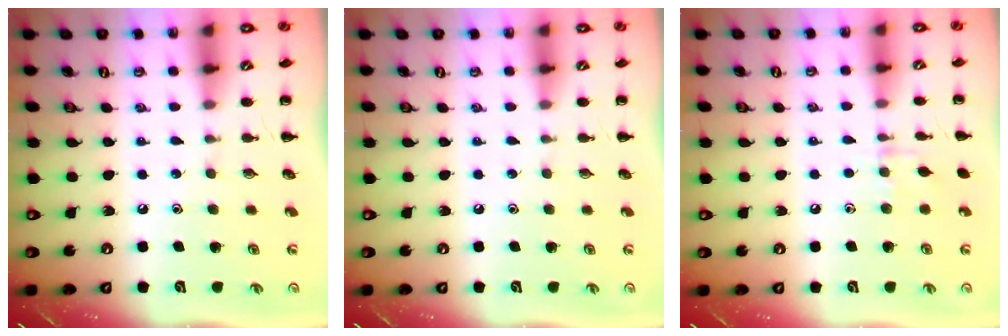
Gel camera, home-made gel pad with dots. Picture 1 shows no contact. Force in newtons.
{"total": 0.0}
{"total": 5.6, "press": 5.3, "slide": 1.8}